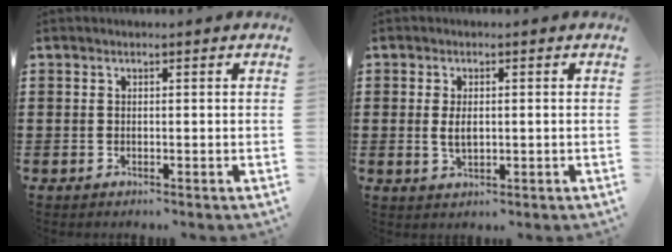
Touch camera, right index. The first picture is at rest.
{"total": 2.9, "force": [0.2, 1.2, 2.6], "torque": [-0.059, -0.002, 0.001]}